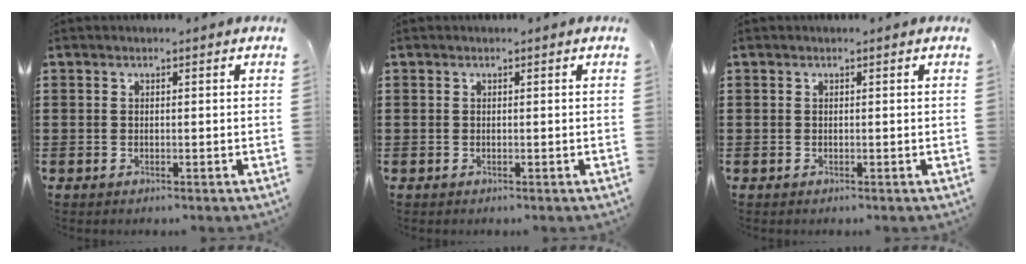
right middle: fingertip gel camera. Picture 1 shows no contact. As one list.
[{"total": 0.0}, {"total": 0.0}]